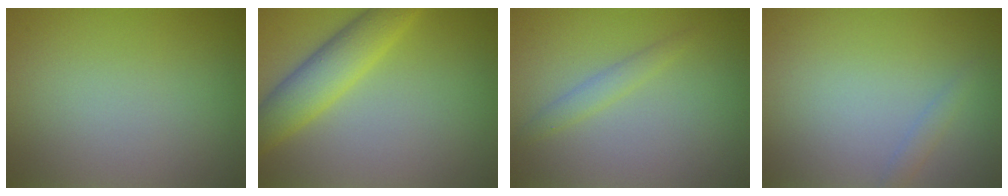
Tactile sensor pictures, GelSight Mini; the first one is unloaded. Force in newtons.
{"total": 4.9, "press": 4.9, "slide": 0.2}
{"total": 1.4, "press": 1.4, "slide": 0.1}
{"total": 0.9, "press": 0.9, "slide": 0.0}